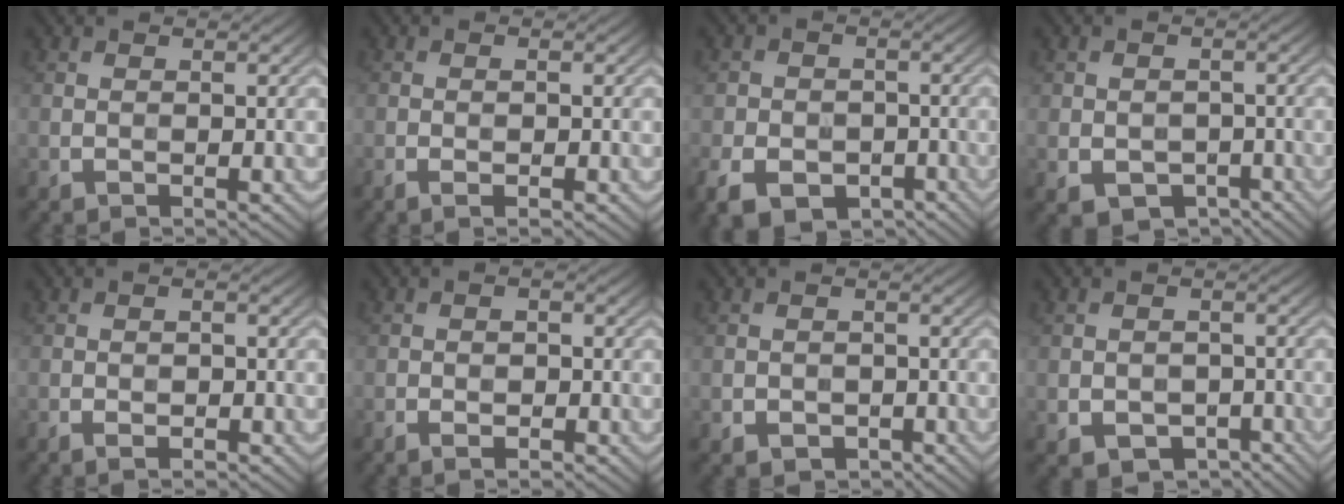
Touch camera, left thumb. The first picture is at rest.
{"total": 1.6, "force": [-0.7, 0.3, 1.4], "torque": [-0.027, 0.001, -0.013]}
{"total": 8.6, "force": [-4.3, 6.4, 3.7], "torque": [-0.076, -0.025, -0.079]}
{"total": 4.7, "force": [-1.7, 3.8, 2.2], "torque": [-0.043, -0.014, -0.021]}
{"total": 2.3, "force": [-1.2, 0.9, 1.8], "torque": [-0.028, 0.002, -0.022]}
{"total": 2.6, "force": [-1.2, 1.1, 1.9], "torque": [-0.030, 0.002, -0.023]}
{"total": 2.5, "force": [-1.4, 1.8, 1.0], "torque": [-0.016, -0.007, -0.024]}
{"total": 5.0, "force": [-2.5, 3.4, 2.6], "torque": [-0.044, -0.010, -0.033]}